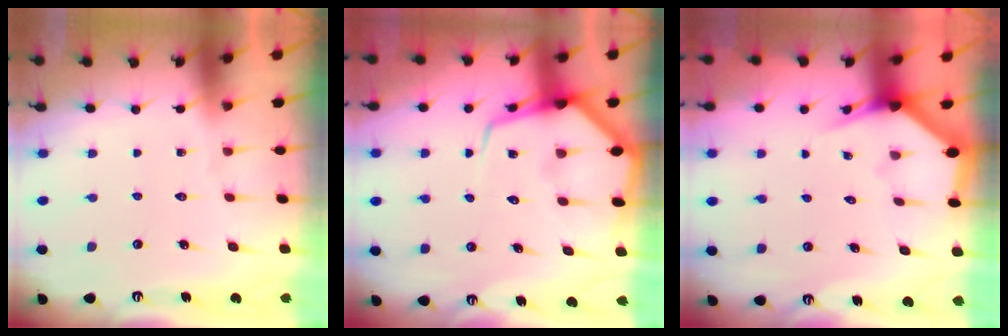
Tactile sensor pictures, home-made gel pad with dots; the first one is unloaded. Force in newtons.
{"total": 9.5, "press": 9.5, "slide": 1.0}
{"total": 2.7, "press": 2.7, "slide": 0.1}